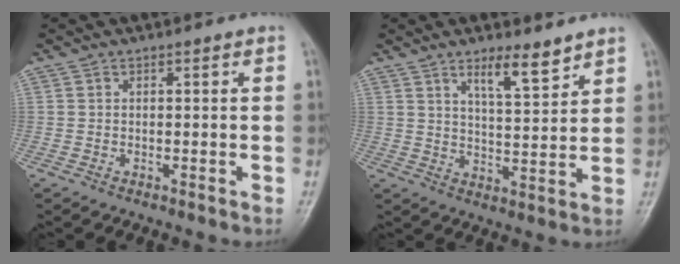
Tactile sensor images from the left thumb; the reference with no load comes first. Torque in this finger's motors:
{"motor_torque": [0.14, 0.12, -0.01, -0.08, 0.16]}